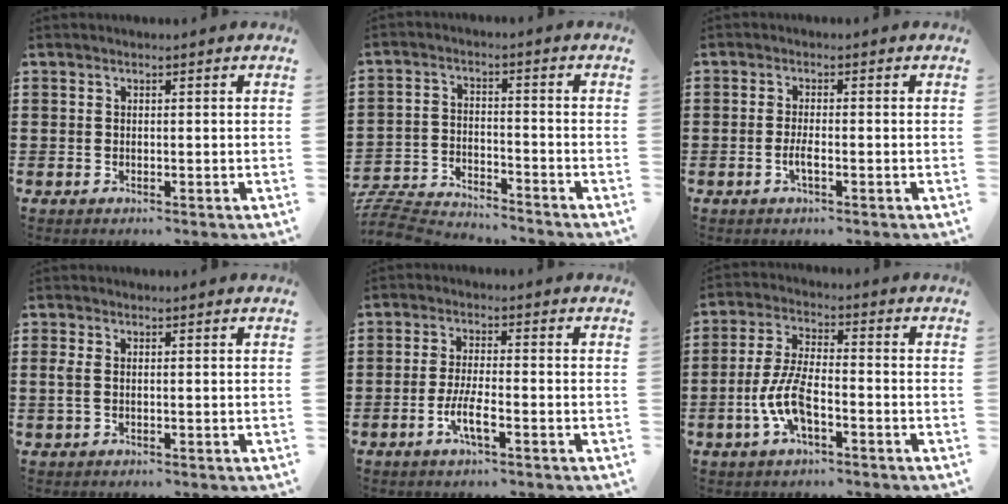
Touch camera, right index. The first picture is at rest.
{"total": 6.2, "force": [-6.2, 0.6, 0.6], "torque": [-0.032, -0.001, -0.130]}
{"total": 2.1, "force": [-0.8, 0.3, 1.9], "torque": [-0.041, -0.003, -0.017]}
{"total": 1.9, "force": [0.0, 0.8, 1.7], "torque": [-0.041, 0.000, -0.003]}
{"total": 4.6, "force": [-2.1, 0.9, 4.1], "torque": [-0.087, -0.007, -0.042]}
{"total": 7.8, "force": [-2.8, 2.8, 6.7], "torque": [-0.152, -0.007, -0.058]}